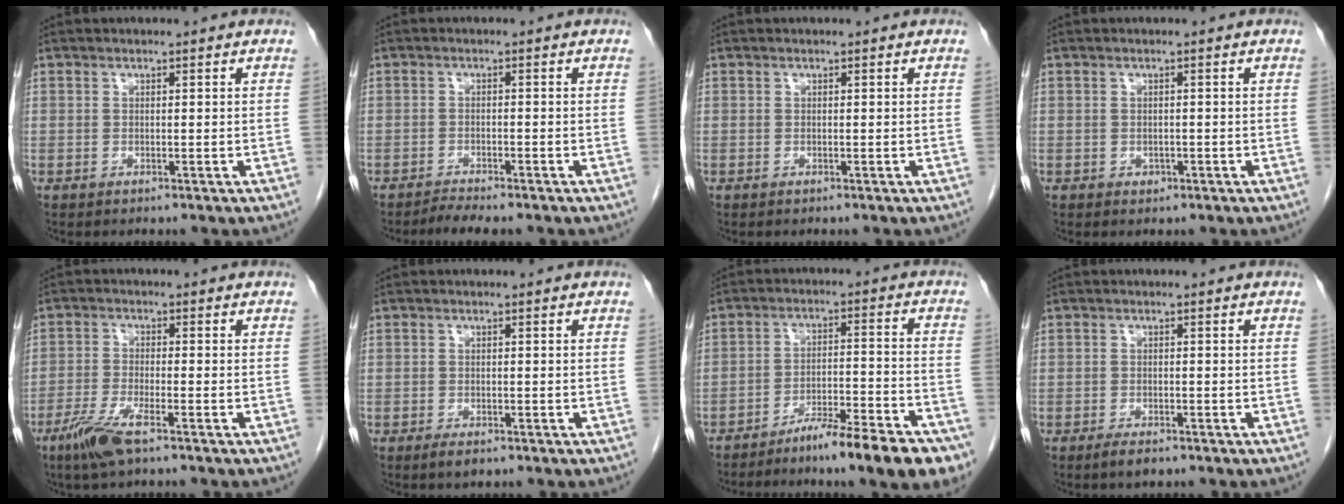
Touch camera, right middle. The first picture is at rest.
{"total": 3.2, "force": [-2.8, 0.0, 1.4], "torque": [-0.022, -0.007, -0.044]}
{"total": 0.0}
{"total": 0.8, "force": [-0.3, 0.6, 0.3], "torque": [-0.004, 0.001, -0.001]}
{"total": 5.7, "force": [-3.7, 0.7, 4.3], "torque": [-0.097, -0.011, -0.073]}
{"total": 1.9, "force": [-1.2, 0.7, 1.3], "torque": [-0.023, -0.003, -0.016]}
{"total": 13.8, "force": [-10.3, 1.0, 9.1], "torque": [-0.105, 0.009, -0.157]}
{"total": 2.2, "force": [-1.6, 0.7, 1.4], "torque": [-0.028, -0.004, -0.024]}